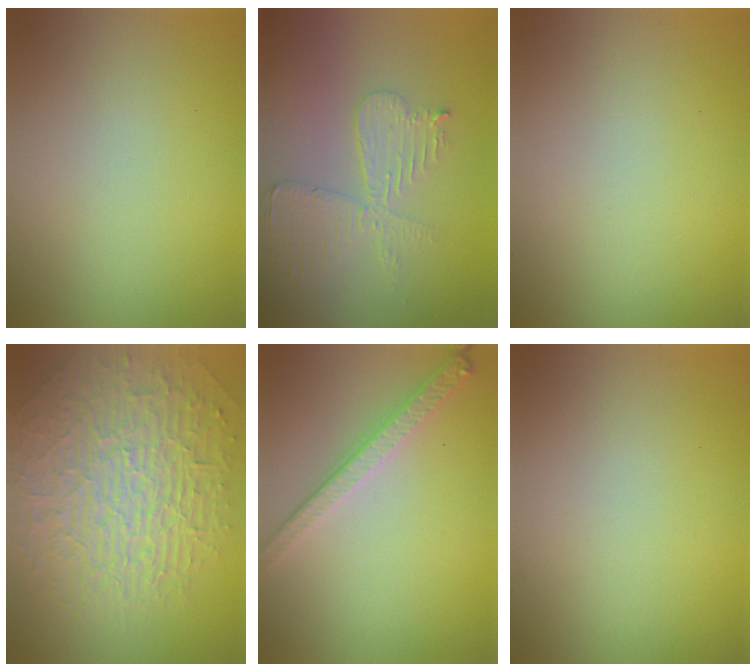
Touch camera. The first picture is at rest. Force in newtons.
{"total": 4.1, "press": 3.6, "slide": 2.0}
{"total": 0.0}
{"total": 9.6, "press": 6.2, "slide": 7.4}
{"total": 3.2, "press": 2.5, "slide": 2.1}
{"total": 0.0}